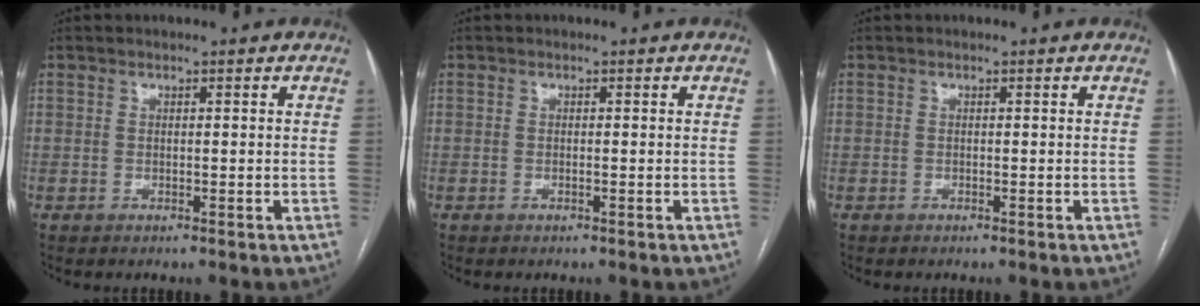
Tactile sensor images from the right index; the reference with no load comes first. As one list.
[{"total": 0.0}, {"total": 0.0}]